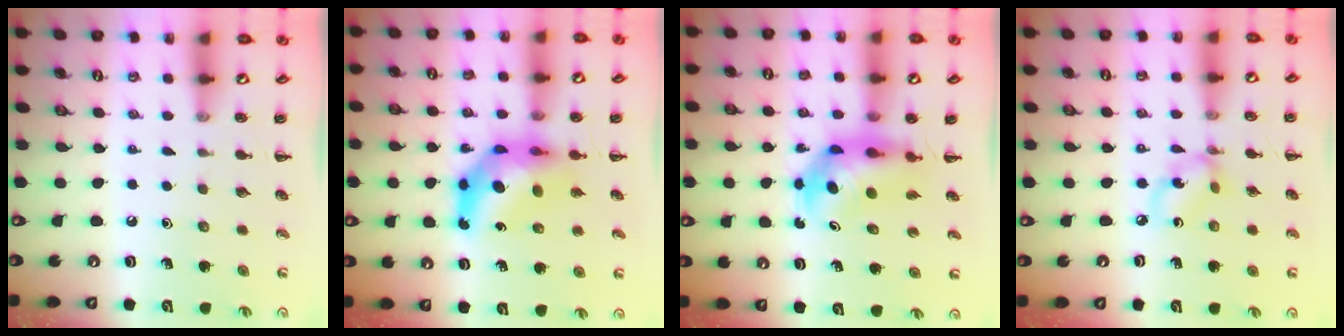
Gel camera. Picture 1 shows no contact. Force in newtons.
{"total": 9.6, "press": 9.0, "slide": 3.4}
{"total": 6.1, "press": 6.0, "slide": 0.9}
{"total": 5.9, "press": 5.8, "slide": 1.3}